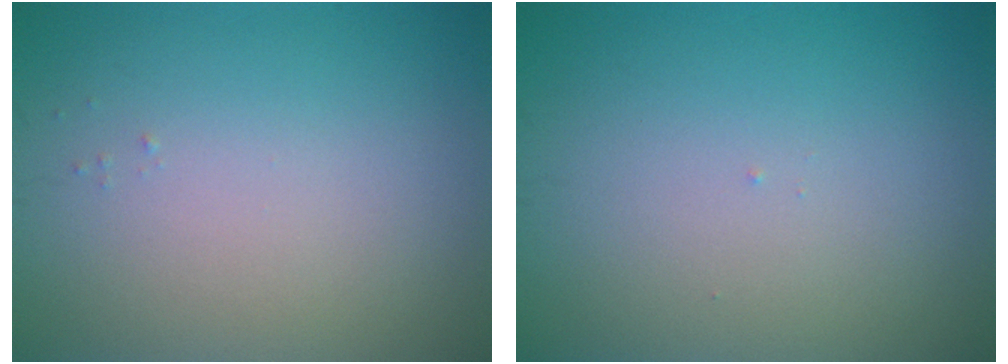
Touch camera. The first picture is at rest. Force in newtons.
{"total": 0.0}